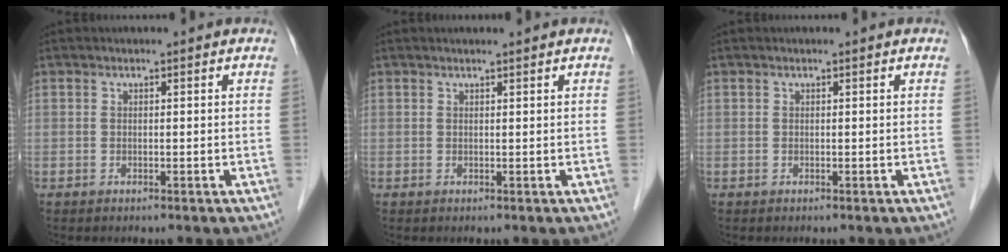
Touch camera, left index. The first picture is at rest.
{"total": 1.2, "force": [1.1, -0.2, 0.4], "torque": [-0.009, 0.006, 0.021]}
{"total": 0.0}